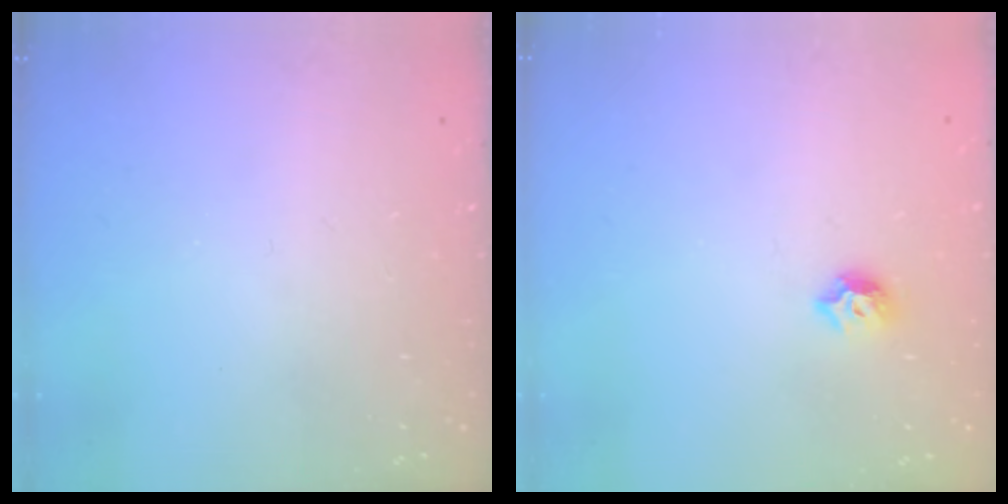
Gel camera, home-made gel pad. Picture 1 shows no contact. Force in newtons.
{"total": 5.2, "press": 5.1, "slide": 0.9}